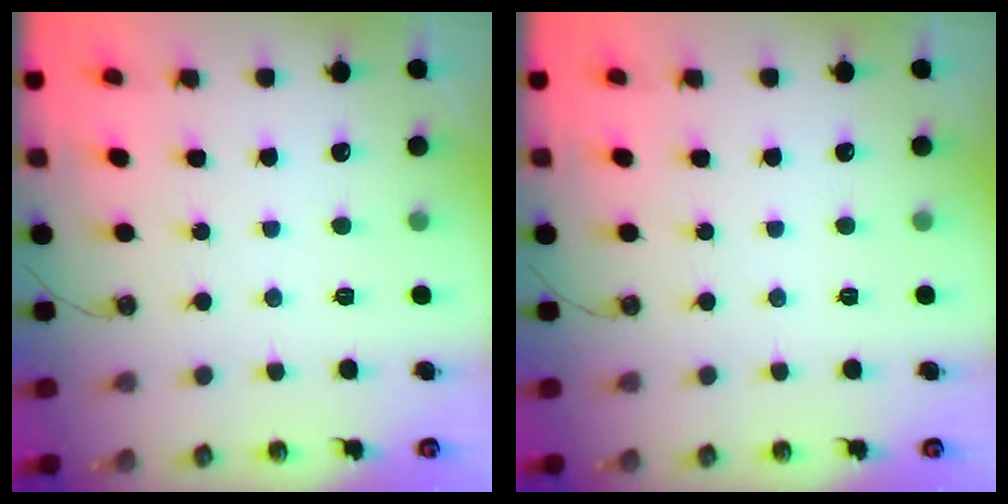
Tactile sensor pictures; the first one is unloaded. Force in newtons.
{"total": 0.0}